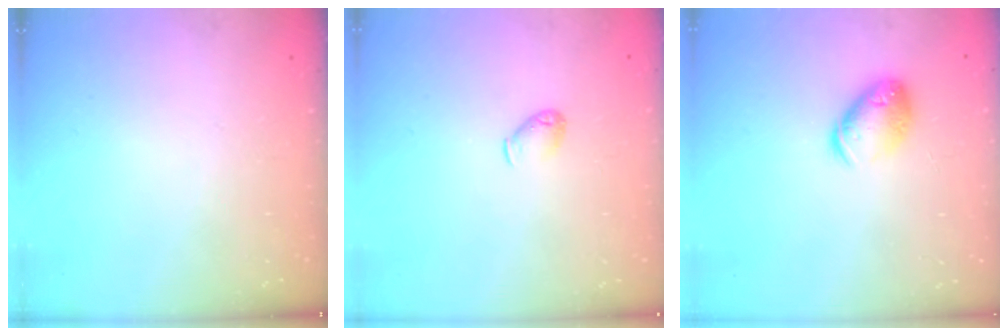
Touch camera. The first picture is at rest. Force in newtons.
{"total": 4.6, "press": 4.5, "slide": 1.0}
{"total": 10.7, "press": 10.6, "slide": 1.5}